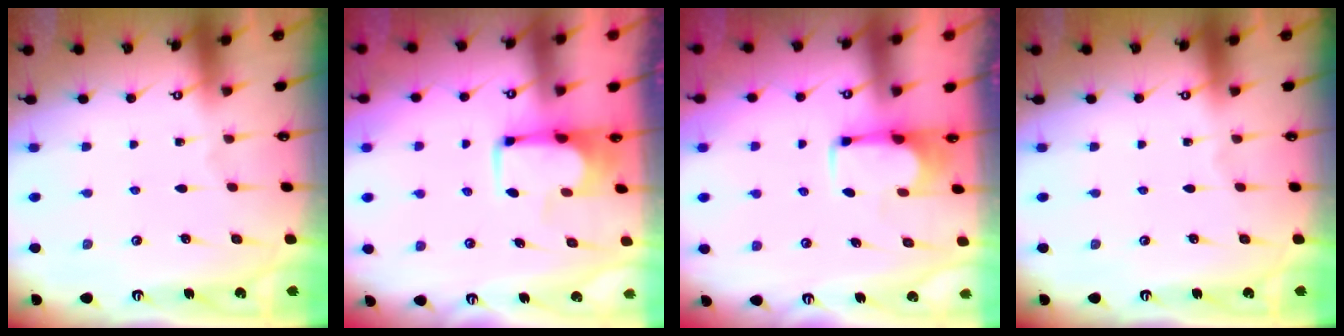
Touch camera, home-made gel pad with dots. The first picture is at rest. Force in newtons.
{"total": 3.7, "press": 3.7, "slide": 0.4}
{"total": 1.8, "press": 1.6, "slide": 0.7}
{"total": 0.0}